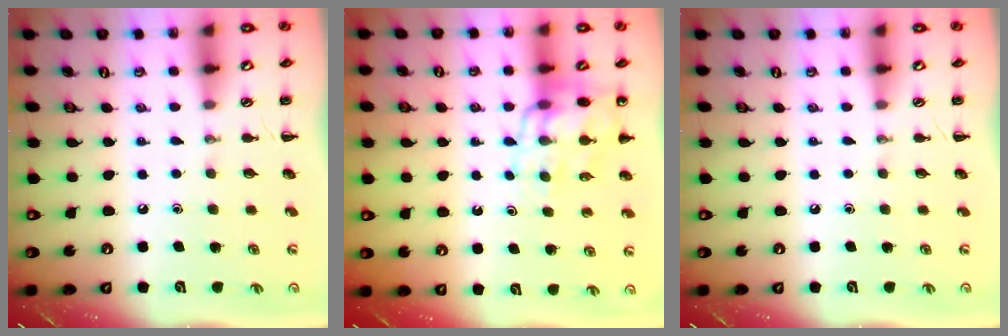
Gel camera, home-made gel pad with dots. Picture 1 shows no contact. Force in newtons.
{"total": 14.3, "press": 13.7, "slide": 3.9}
{"total": 0.0}